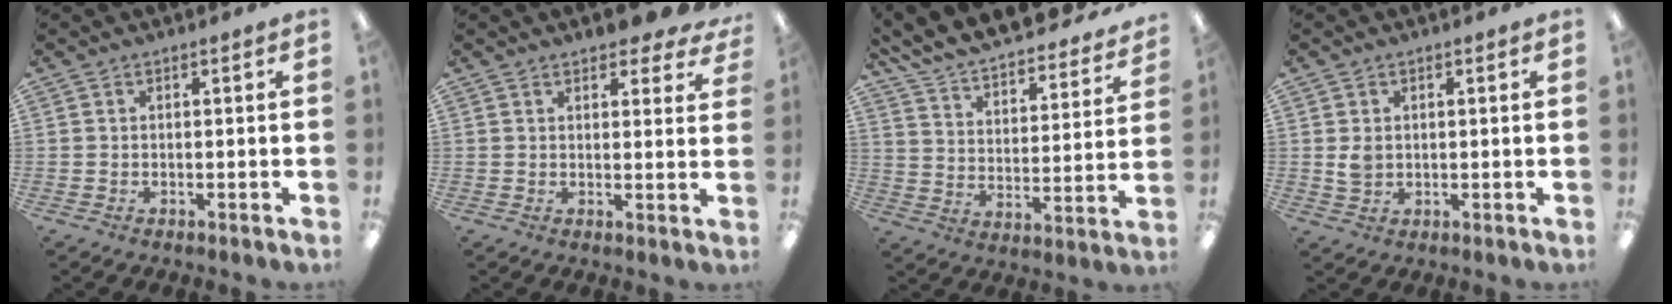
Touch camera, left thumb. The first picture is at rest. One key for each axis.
{"total": 5.4, "fx": 4.2, "fy": 2.1, "fz": 2.6, "tx": -0.028, "ty": -0.021, "tz": 0.073}
{"total": 11.3, "fx": 10.8, "fy": 1.9, "fz": 2.5, "tx": -0.065, "ty": -0.097, "tz": 0.186}
{"total": 3.2, "fx": 0.5, "fy": 2.7, "fz": 1.8, "tx": -0.020, "ty": -0.001, "tz": 0.005}